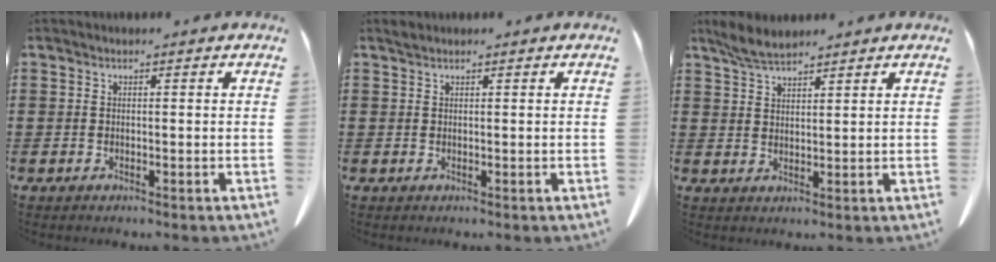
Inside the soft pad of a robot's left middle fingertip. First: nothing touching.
{"total": 0.5, "force": [0.4, 0.1, 0.2], "torque": [-0.007, -0.001, 0.010]}
{"total": 3.7, "force": [3.2, 0.7, 1.8], "torque": [-0.044, -0.005, 0.061]}